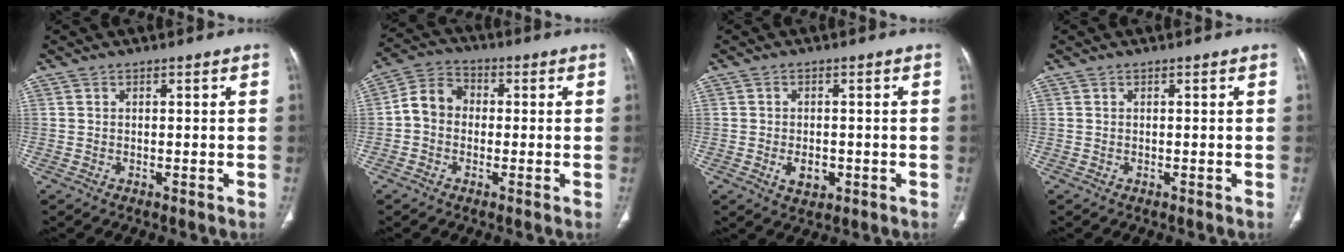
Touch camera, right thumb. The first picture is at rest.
{"total": 7.1, "force": [-0.5, 5.9, 3.8], "torque": [-0.053, 0.026, -0.025]}
{"total": 4.2, "force": [-1.2, 2.8, 3.0], "torque": [-0.040, 0.001, -0.011]}
{"total": 0.0}